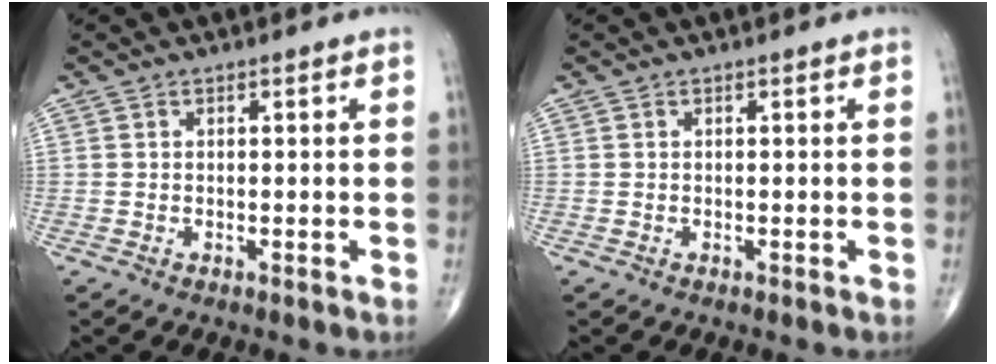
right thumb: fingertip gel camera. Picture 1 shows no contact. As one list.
[{"total": 0.0}]